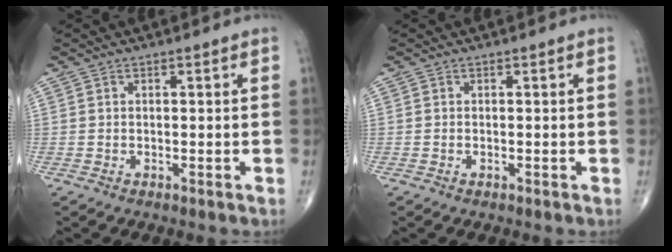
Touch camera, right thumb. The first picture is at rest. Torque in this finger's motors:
{"motor_torque": [0.18, 0.37, -0.24, -0.20, -0.01]}